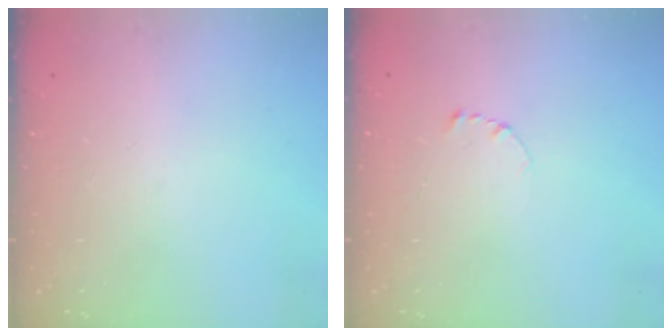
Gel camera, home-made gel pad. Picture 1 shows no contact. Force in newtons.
{"total": 2.3, "press": 2.3, "slide": 0.2}